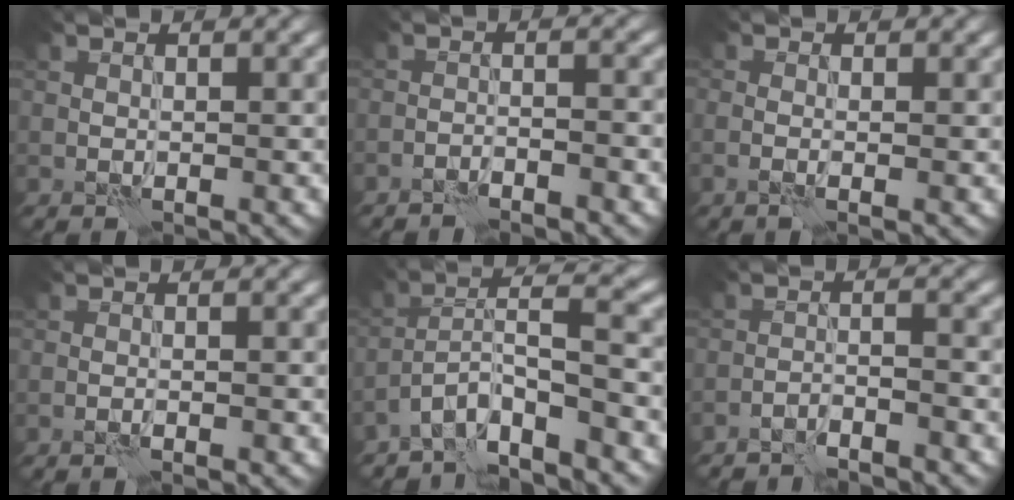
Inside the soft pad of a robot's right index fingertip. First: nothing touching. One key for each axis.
{"total": 2.4, "fx": -2.0, "fy": 0.2, "fz": 1.3, "tx": -0.025, "ty": 0.011, "tz": -0.041}
{"total": 1.4, "fx": -0.4, "fy": 0.4, "fz": 1.3, "tx": -0.027, "ty": -0.004, "tz": -0.013}
{"total": 1.6, "fx": -0.9, "fy": 0.3, "fz": 1.3, "tx": -0.017, "ty": 0.010, "tz": -0.018}
{"total": 6.2, "fx": -4.6, "fy": 1.1, "fz": 4.0, "tx": -0.061, "ty": 0.011, "tz": -0.090}
{"total": 2.7, "fx": -2.5, "fy": 0.1, "fz": 1.1, "tx": -0.017, "ty": 0.006, "tz": -0.048}